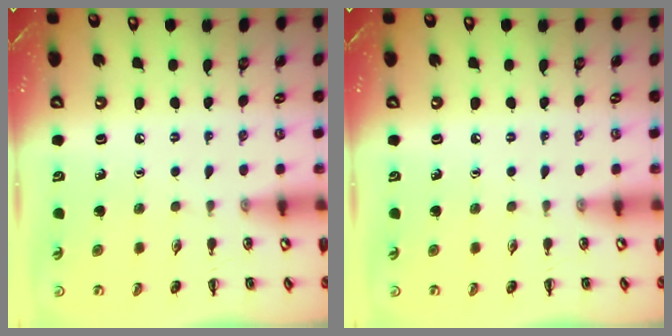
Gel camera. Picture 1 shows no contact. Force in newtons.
{"total": 0.0}